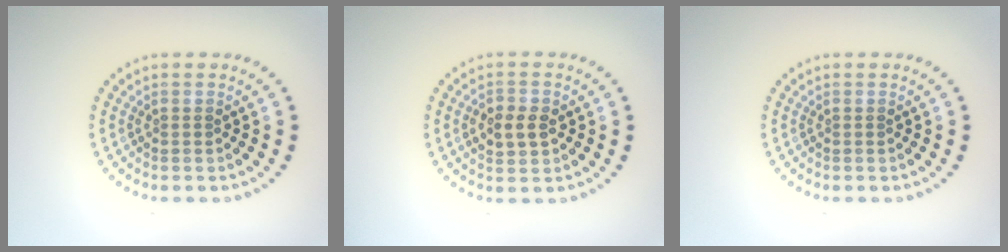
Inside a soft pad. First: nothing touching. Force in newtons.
{"total": 2.7, "press": 2.7, "slide": 0.1}
{"total": 0.0}